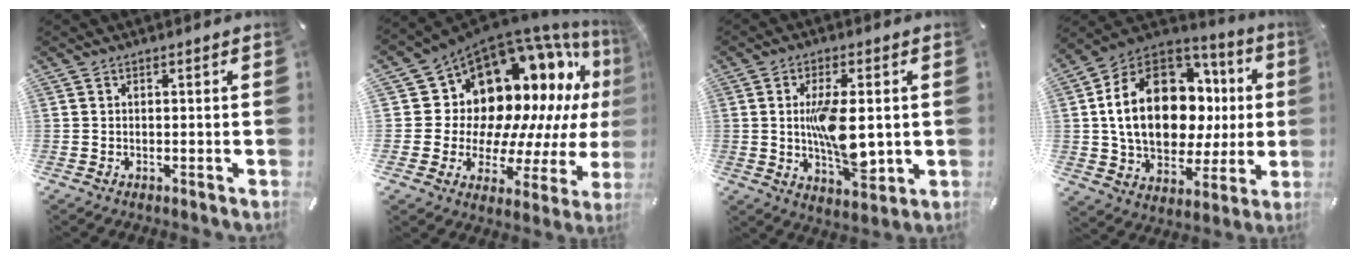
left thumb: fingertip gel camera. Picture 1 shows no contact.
{"total": 16.5, "force": [8.6, 11.6, 8.0], "torque": [-0.102, -0.122, 0.171]}
{"total": 12.0, "force": [0.5, 5.5, 10.6], "torque": [-0.195, -0.017, 0.008]}
{"total": 23.5, "force": [3.9, 15.8, 17.0], "torque": [-0.317, -0.019, 0.071]}